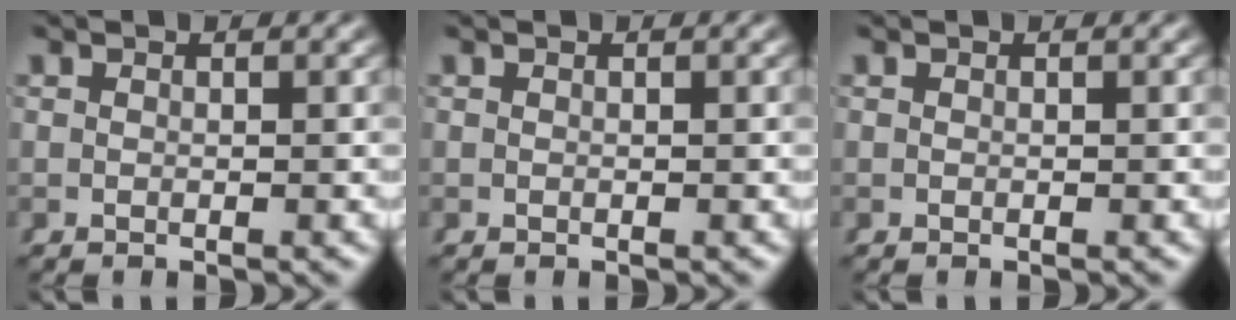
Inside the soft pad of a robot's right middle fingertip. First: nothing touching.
{"total": 0.0}
{"total": 0.0}